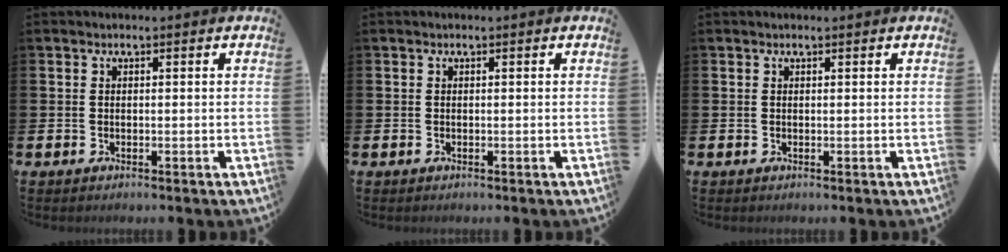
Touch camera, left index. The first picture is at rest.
{"total": 0.0}
{"total": 0.0}